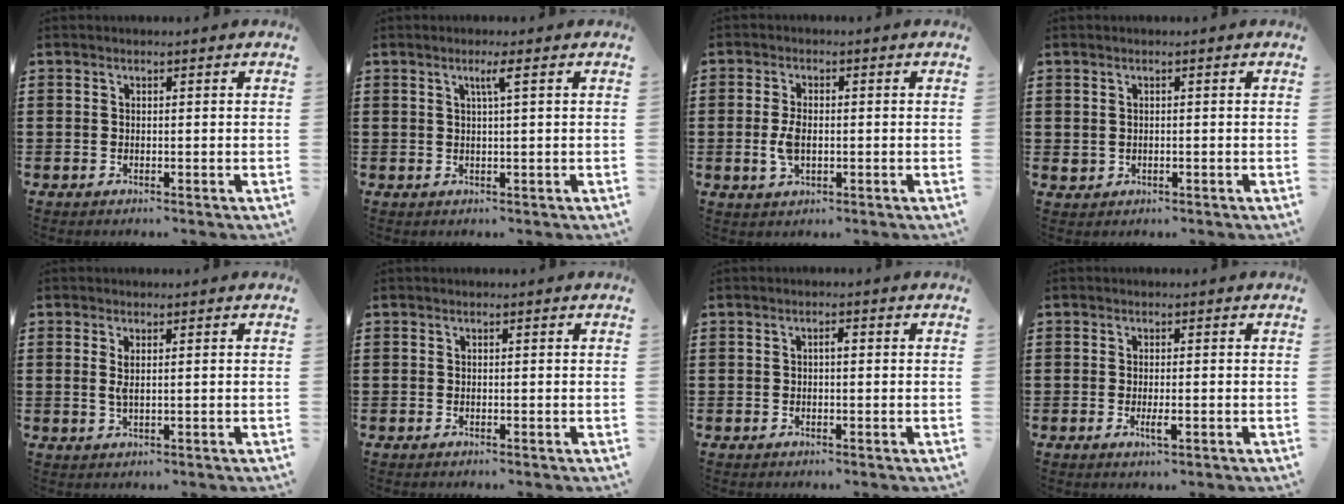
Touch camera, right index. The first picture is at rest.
{"total": 2.1, "force": [0.8, -0.2, 1.9], "torque": [-0.037, -0.001, 0.010]}
{"total": 3.9, "force": [-0.5, 1.9, 3.3], "torque": [-0.077, -0.003, -0.011]}
{"total": 0.7, "force": [0.2, 0.6, 0.4], "torque": [-0.010, 0.004, 0.002]}
{"total": 1.9, "force": [0.4, 0.5, 1.8], "torque": [-0.037, 0.001, 0.006]}
{"total": 0.0}
{"total": 1.1, "force": [-0.1, 0.3, 1.0], "torque": [-0.020, 0.000, -0.002]}
{"total": 2.2, "force": [-0.7, 0.3, 2.1], "torque": [-0.043, -0.006, -0.014]}